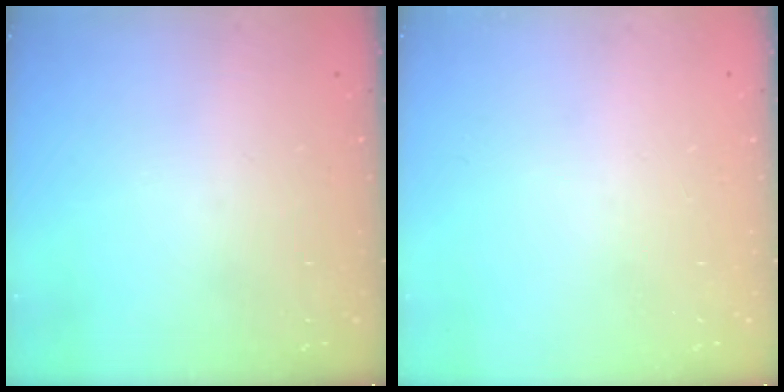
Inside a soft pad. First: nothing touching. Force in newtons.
{"total": 0.0}